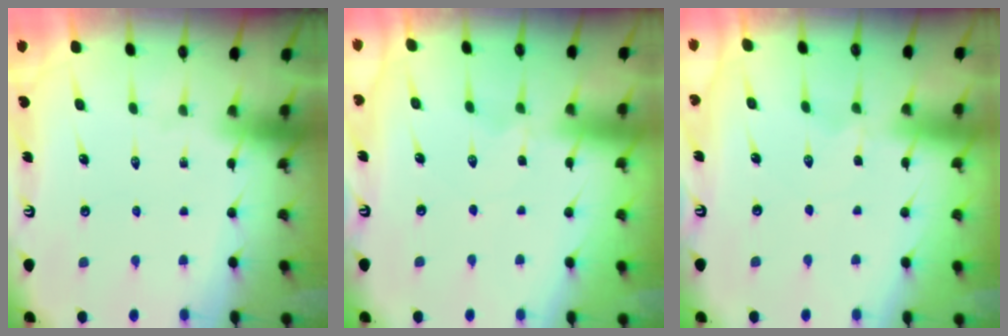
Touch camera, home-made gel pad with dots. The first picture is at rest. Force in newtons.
{"total": 2.1, "press": 2.1, "slide": 0.3}
{"total": 2.1, "press": 2.1, "slide": 0.3}